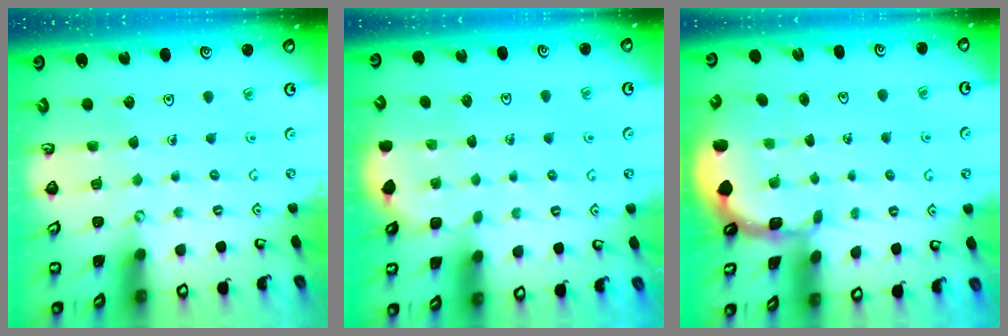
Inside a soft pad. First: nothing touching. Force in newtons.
{"total": 2.1, "press": 1.8, "slide": 1.1}
{"total": 1.0, "press": 1.0, "slide": 0.2}